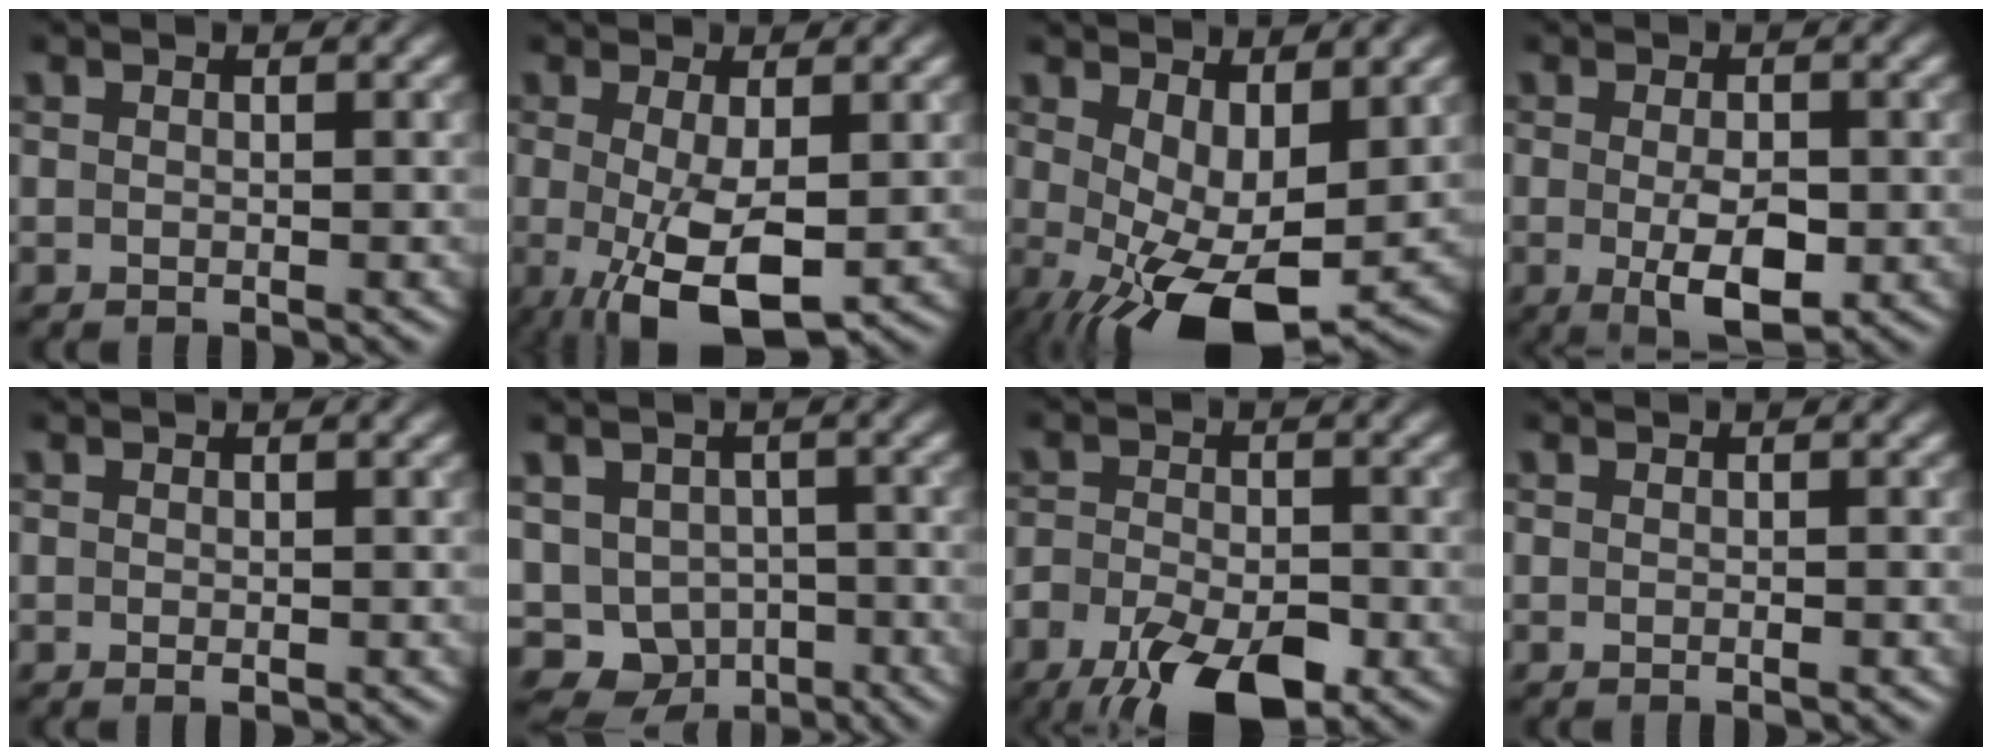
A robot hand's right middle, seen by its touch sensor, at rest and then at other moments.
{"total": 6.3, "force": [-1.0, 2.2, 5.8], "torque": [-0.113, -0.016, -0.013]}
{"total": 10.2, "force": [-1.8, 4.9, 8.7], "torque": [-0.152, -0.019, -0.017]}
{"total": 4.7, "force": [-0.9, 2.1, 4.1], "torque": [-0.075, -0.010, -0.012]}
{"total": 0.7, "force": [-0.2, 0.3, 0.6], "torque": [-0.010, -0.004, -0.002]}
{"total": 7.4, "force": [-2.4, 6.3, 3.1], "torque": [-0.041, -0.019, -0.039]}
{"total": 9.5, "force": [-5.3, 4.4, 6.5], "torque": [-0.136, -0.033, -0.092]}
{"total": 0.9, "force": [-0.3, 0.2, 0.9], "torque": [-0.011, -0.004, -0.004]}